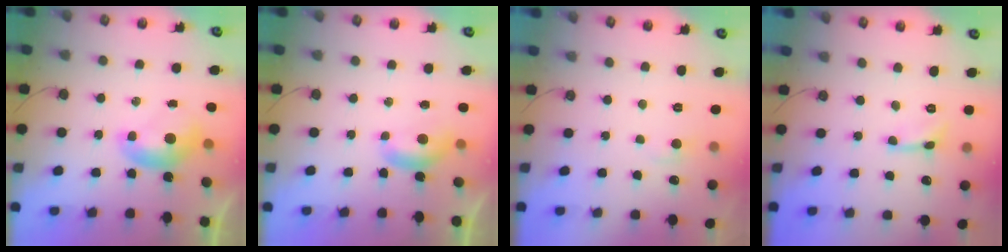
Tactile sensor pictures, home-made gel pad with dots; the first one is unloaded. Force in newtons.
{"total": 2.1, "press": 2.0, "slide": 0.4}
{"total": 0.7, "press": 0.3, "slide": 0.7}
{"total": 2.0, "press": 1.9, "slide": 0.5}